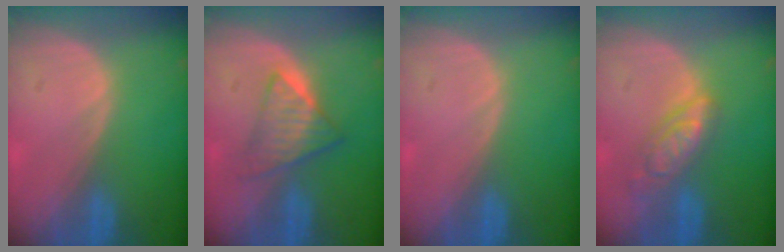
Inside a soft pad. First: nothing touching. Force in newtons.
{"total": 6.3, "press": 5.5, "slide": 3.0}
{"total": 0.0}
{"total": 6.0, "press": 5.1, "slide": 3.0}